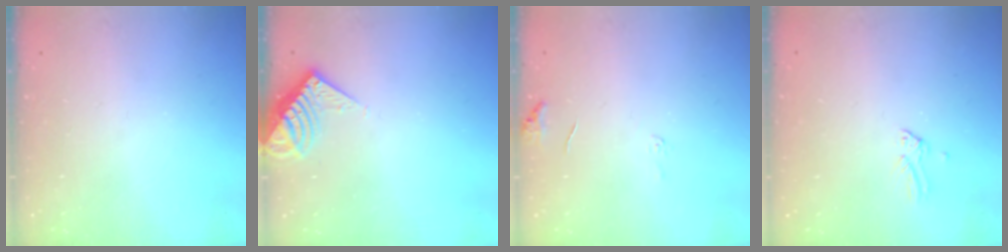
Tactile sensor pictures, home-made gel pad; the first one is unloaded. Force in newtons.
{"total": 6.7, "press": 6.6, "slide": 0.8}
{"total": 6.4, "press": 6.3, "slide": 0.8}
{"total": 0.0}